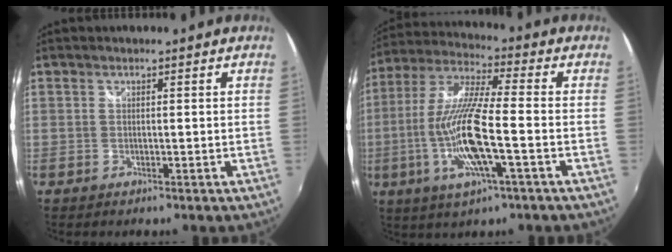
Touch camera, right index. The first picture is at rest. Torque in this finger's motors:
{"motor_torque": [2.07, -0.07, 1.05, 0.21]}